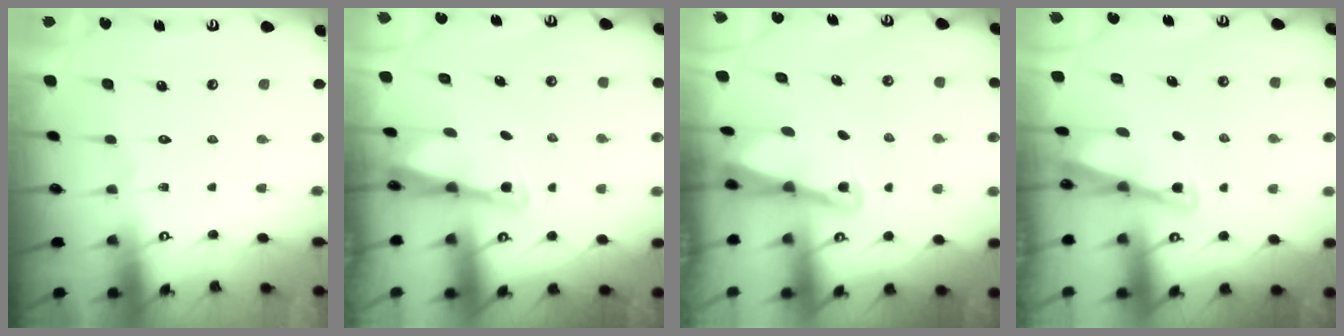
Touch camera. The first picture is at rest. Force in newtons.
{"total": 2.7, "press": 2.7, "slide": 0.2}
{"total": 2.7, "press": 2.6, "slide": 0.6}
{"total": 2.9, "press": 2.9, "slide": 0.3}